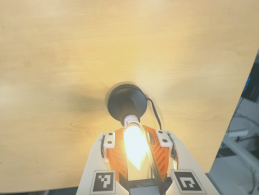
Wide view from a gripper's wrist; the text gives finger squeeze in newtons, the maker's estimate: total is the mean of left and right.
{"total": 14.2, "left": 13.6, "right": 14.8}